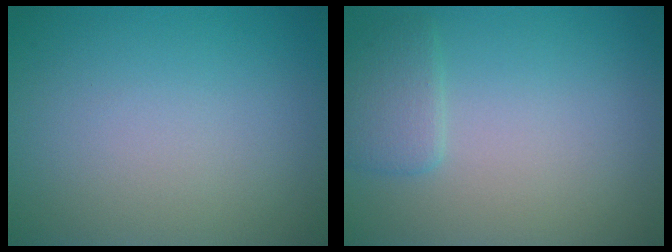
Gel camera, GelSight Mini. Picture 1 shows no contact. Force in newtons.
{"total": 1.9, "press": 1.9, "slide": 0.1}